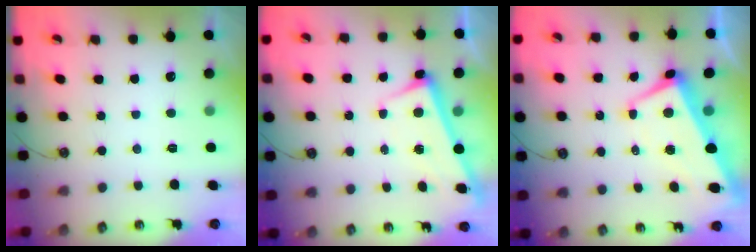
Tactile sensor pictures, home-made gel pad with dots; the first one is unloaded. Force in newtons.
{"total": 2.9, "press": 2.9, "slide": 0.4}
{"total": 1.7, "press": 1.1, "slide": 1.3}